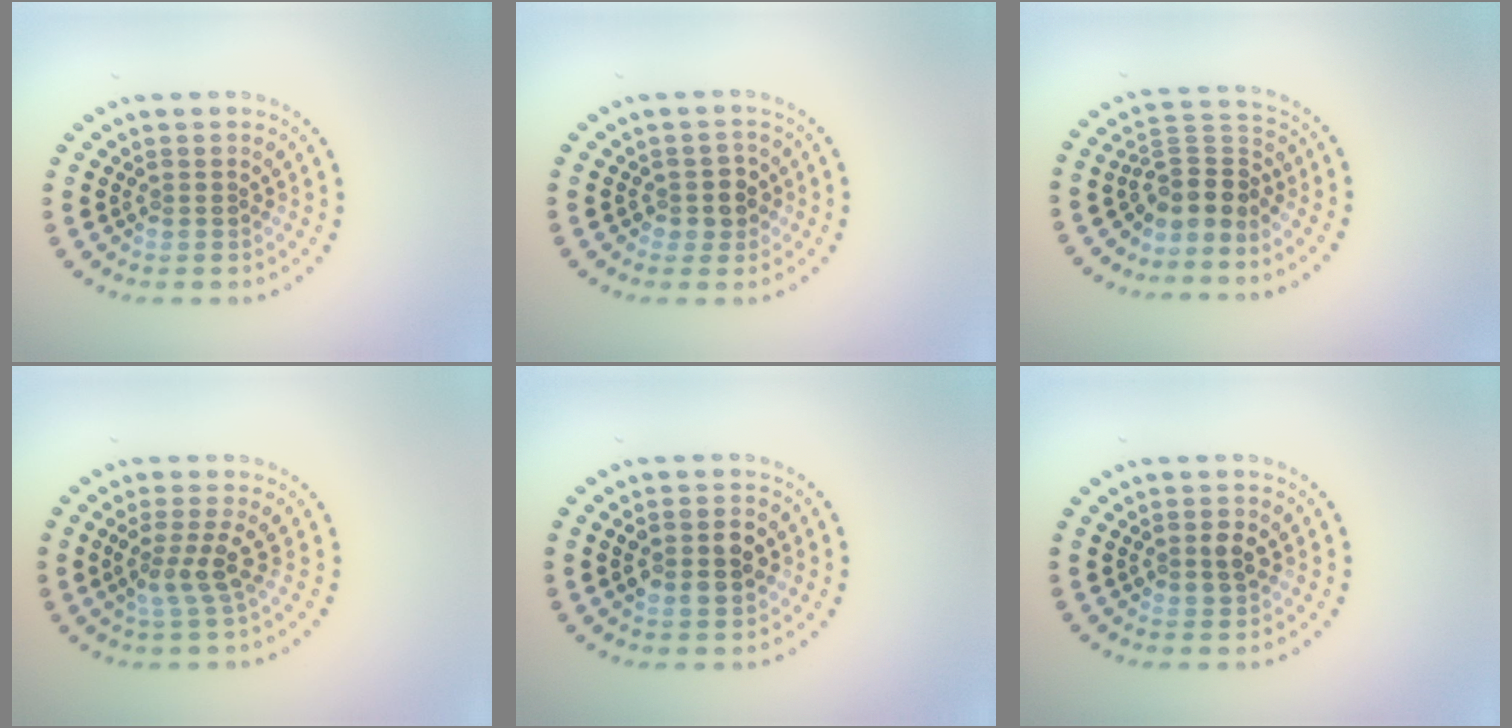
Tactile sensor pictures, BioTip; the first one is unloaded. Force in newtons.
{"total": 2.0, "press": 1.8, "slide": 0.7}
{"total": 3.3, "press": 2.4, "slide": 2.2}
{"total": 2.6, "press": 1.9, "slide": 1.7}
{"total": 3.6, "press": 3.5, "slide": 0.3}
{"total": 1.9, "press": 1.9, "slide": 0.0}